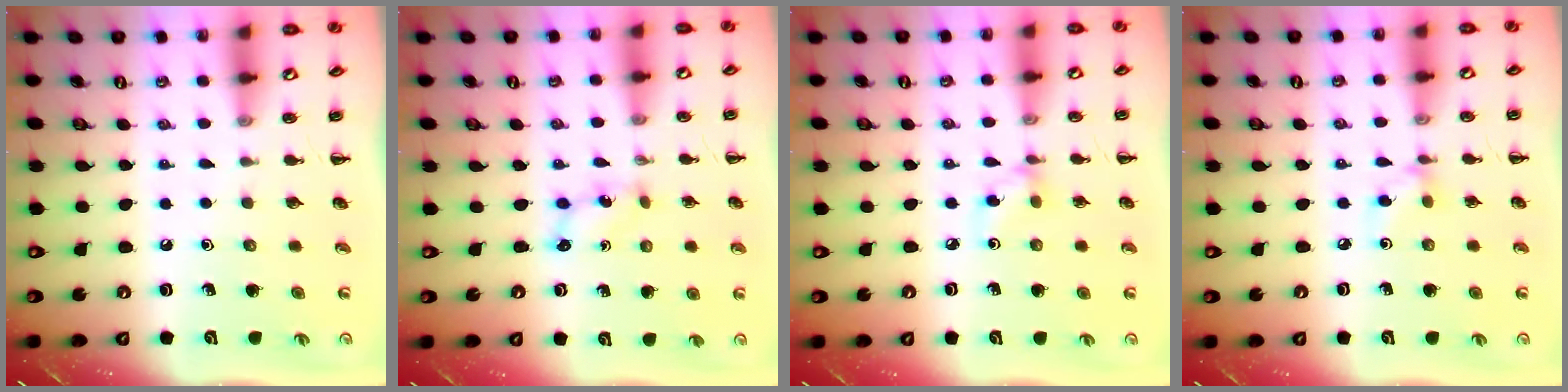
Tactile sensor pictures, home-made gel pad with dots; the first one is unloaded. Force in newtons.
{"total": 2.5, "press": 2.4, "slide": 0.7}
{"total": 3.5, "press": 3.3, "slide": 1.2}
{"total": 3.5, "press": 3.3, "slide": 1.0}